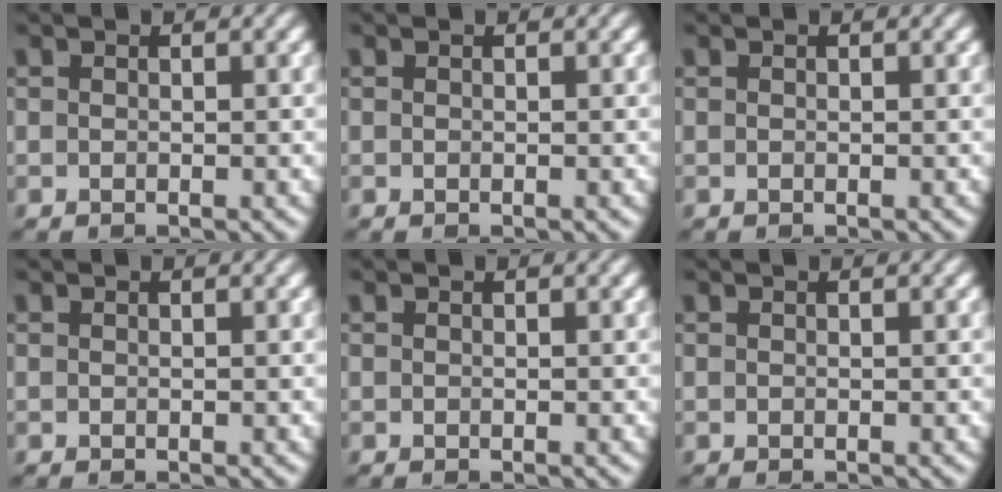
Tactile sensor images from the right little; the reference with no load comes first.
{"total": 0.0}
{"total": 0.0}
{"total": 0.0}
{"total": 0.0}
{"total": 0.0}